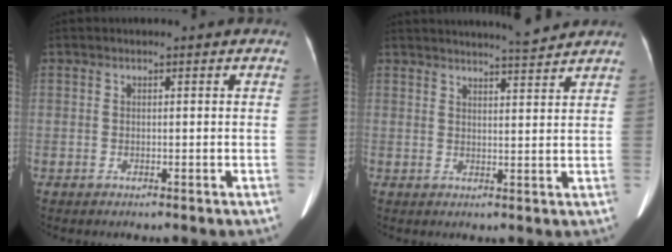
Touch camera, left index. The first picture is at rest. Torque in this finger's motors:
{"motor_torque": [0.77, -1.17, 0.05, 0.08]}